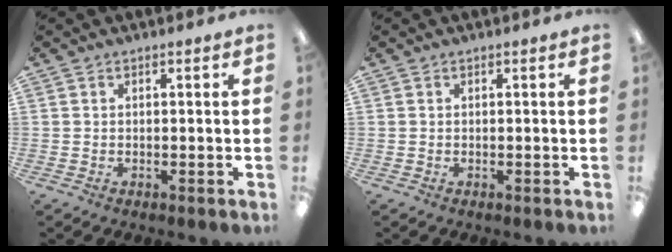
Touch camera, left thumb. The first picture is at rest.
{"total": 0.0}